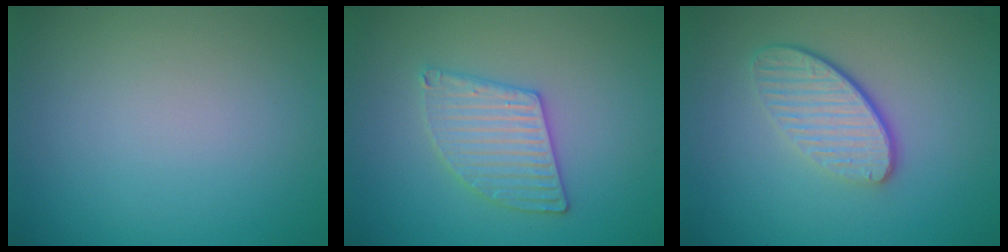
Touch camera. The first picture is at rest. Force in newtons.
{"total": 3.2, "press": 3.2, "slide": 0.3}
{"total": 4.1, "press": 3.0, "slide": 2.9}